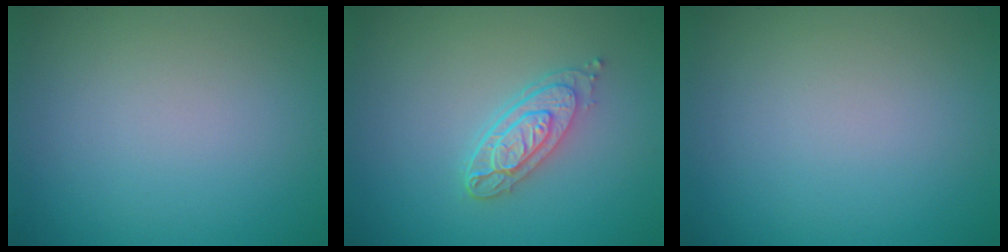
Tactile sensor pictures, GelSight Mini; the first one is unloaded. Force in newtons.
{"total": 3.8, "press": 3.0, "slide": 2.3}
{"total": 0.0}